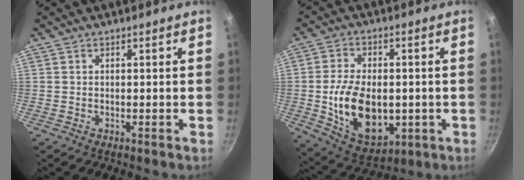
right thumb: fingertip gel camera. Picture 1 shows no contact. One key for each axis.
{"total": 16.5, "fx": -1.8, "fy": 10.5, "fz": 12.6, "tx": -0.194, "ty": -0.004, "tz": -0.013}